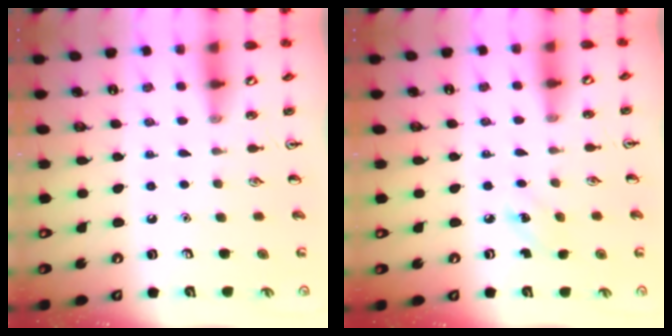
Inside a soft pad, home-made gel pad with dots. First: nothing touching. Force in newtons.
{"total": 3.8, "press": 3.6, "slide": 1.2}